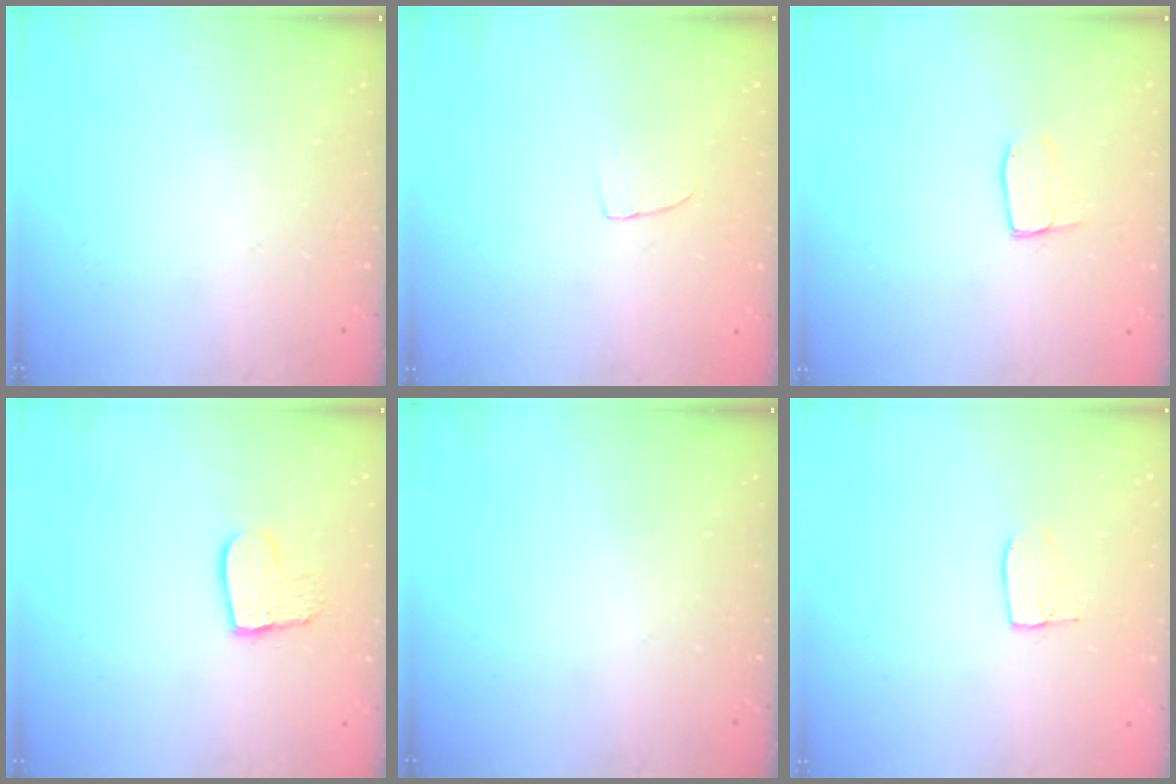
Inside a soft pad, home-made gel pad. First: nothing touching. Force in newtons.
{"total": 3.7, "press": 3.7, "slide": 0.2}
{"total": 5.3, "press": 5.3, "slide": 0.4}
{"total": 9.5, "press": 9.5, "slide": 0.7}
{"total": 0.0}
{"total": 5.5, "press": 5.5, "slide": 0.3}